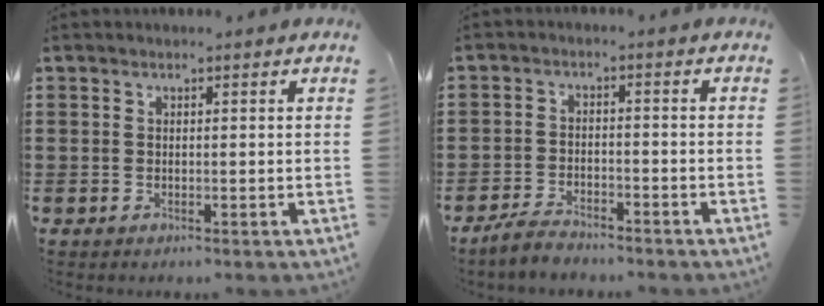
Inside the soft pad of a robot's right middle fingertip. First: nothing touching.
{"total": 3.3, "force": [-3.1, 0.7, 0.9], "torque": [-0.027, 0.005, -0.065]}